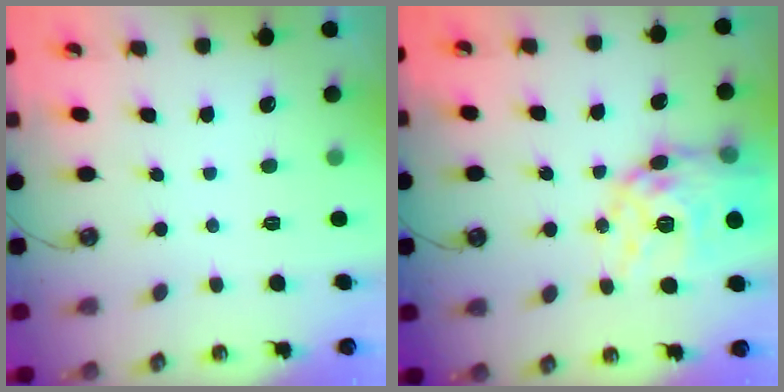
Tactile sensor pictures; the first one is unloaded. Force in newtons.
{"total": 18.0, "press": 17.9, "slide": 1.5}